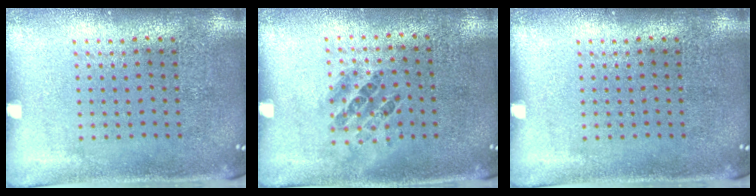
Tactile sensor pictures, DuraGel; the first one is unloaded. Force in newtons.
{"total": 0.9, "press": 0.6, "slide": 0.6}
{"total": 0.0}